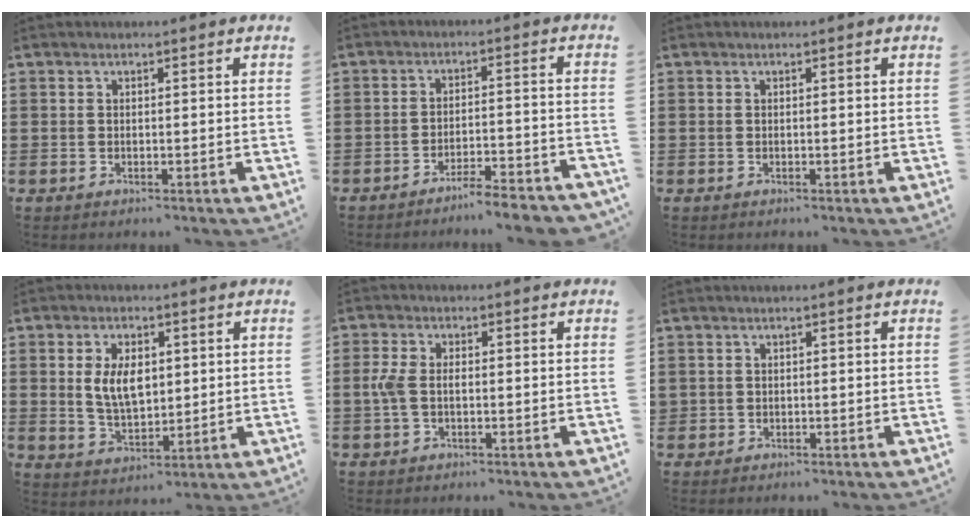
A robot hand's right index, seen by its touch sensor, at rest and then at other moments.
{"total": 4.4, "force": [-4.2, -0.4, 1.4], "torque": [-0.024, -0.006, -0.083]}
{"total": 0.0}
{"total": 6.6, "force": [1.3, 3.7, 5.3], "torque": [-0.112, 0.005, 0.018]}
{"total": 3.2, "force": [-0.2, 1.8, 2.7], "torque": [-0.076, -0.003, -0.012]}
{"total": 0.7, "force": [0.2, 0.7, -0.1], "torque": [0.001, 0.005, 0.002]}